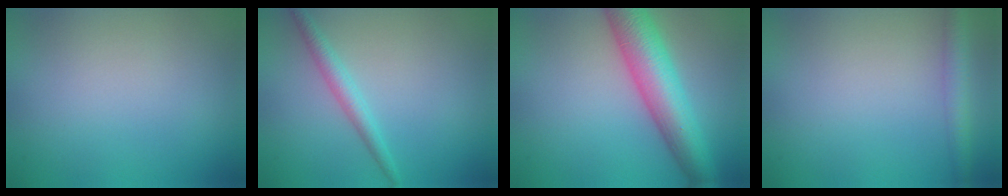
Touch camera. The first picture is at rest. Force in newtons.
{"total": 2.0, "press": 2.0, "slide": 0.1}
{"total": 7.2, "press": 7.2, "slide": 0.3}
{"total": 2.4, "press": 2.4, "slide": 0.1}